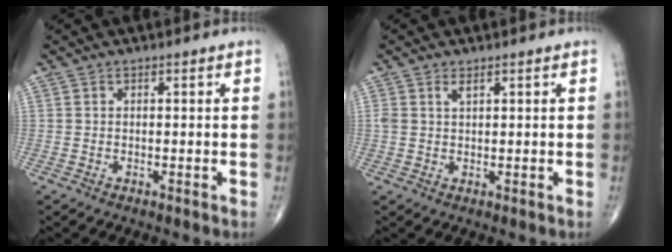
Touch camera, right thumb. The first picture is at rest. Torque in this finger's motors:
{"motor_torque": [-0.01, 0.01, 0.25, 0.19, 0.04]}